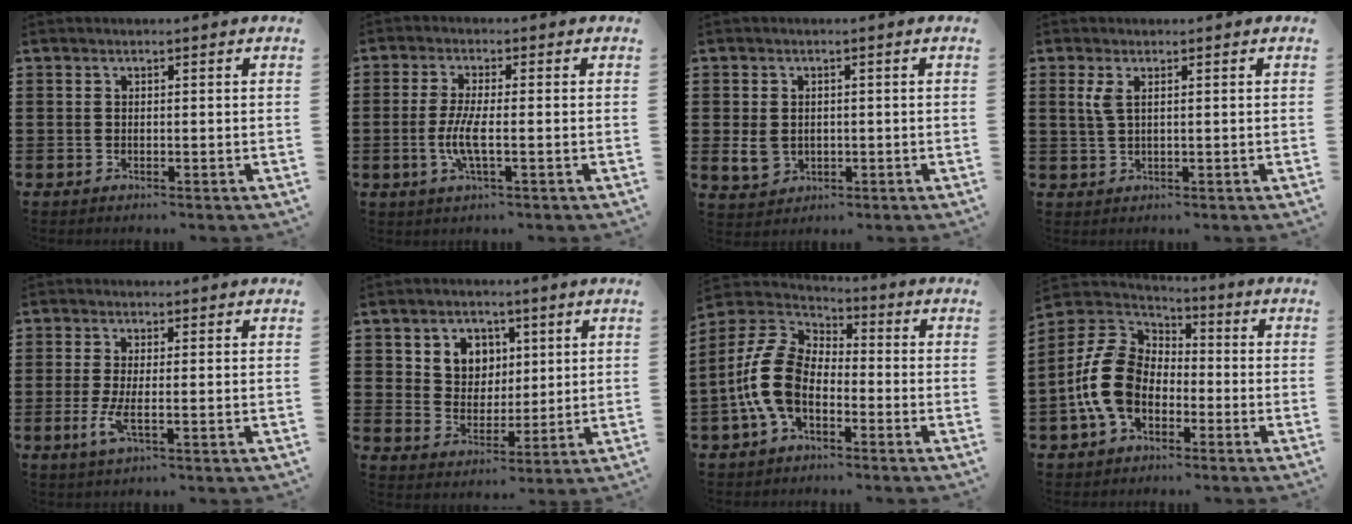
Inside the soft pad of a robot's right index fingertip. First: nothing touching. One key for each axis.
{"total": 5.1, "fx": -1.2, "fy": 1.0, "fz": 4.9, "tx": -0.114, "ty": -0.010, "tz": -0.030}
{"total": 3.3, "fx": -0.4, "fy": 2.7, "fz": 1.8, "tx": -0.047, "ty": 0.001, "tz": -0.009}
{"total": 2.5, "fx": 0.8, "fy": 0.8, "fz": 2.3, "tx": -0.047, "ty": 0.006, "tz": 0.013}
{"total": 3.7, "fx": -0.7, "fy": 0.6, "fz": 3.5, "tx": -0.084, "ty": -0.013, "tz": -0.017}
{"total": 5.3, "fx": 2.5, "fy": 4.6, "fz": 1.0, "tx": -0.030, "ty": 0.007, "tz": 0.039}
{"total": 11.2, "fx": -2.9, "fy": 6.8, "fz": 8.4, "tx": -0.222, "ty": -0.001, "tz": -0.063}
{"total": 12.0, "fx": -2.8, "fy": 8.6, "fz": 7.9, "tx": -0.210, "ty": 0.012, "tz": -0.057}